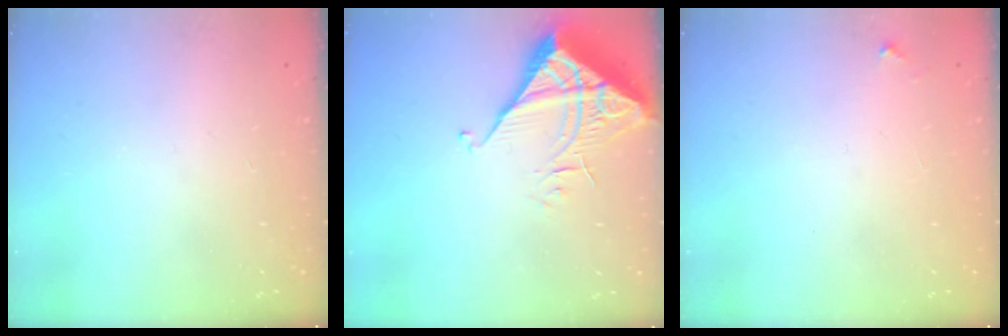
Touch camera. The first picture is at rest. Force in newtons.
{"total": 6.7, "press": 6.7, "slide": 0.7}
{"total": 3.5, "press": 3.5, "slide": 0.3}